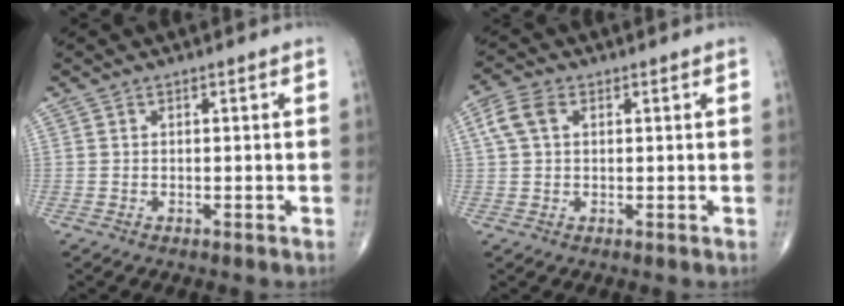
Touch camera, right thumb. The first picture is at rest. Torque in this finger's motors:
{"motor_torque": [0.01, 0.07, 0.52, 0.28, 0.12]}